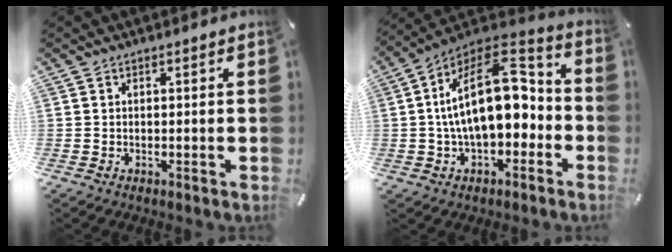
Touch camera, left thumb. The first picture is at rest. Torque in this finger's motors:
{"motor_torque": [0.92, 0.91, 1.62, 1.14, 0.58]}